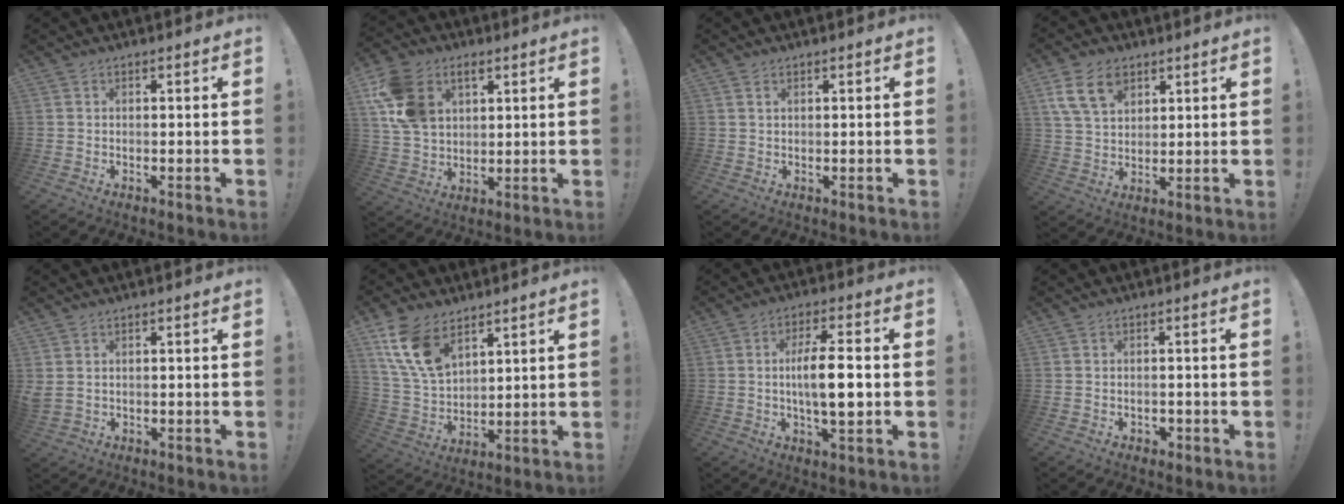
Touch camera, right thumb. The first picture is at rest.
{"total": 14.6, "force": [6.0, 10.4, 8.4], "torque": [-0.157, -0.023, 0.119]}
{"total": 0.9, "force": [0.5, 0.3, 0.6], "torque": [-0.011, 0.001, 0.010]}
{"total": 11.7, "force": [6.2, 7.8, 6.2], "torque": [-0.108, -0.015, 0.122]}
{"total": 2.2, "force": [1.0, 1.2, 1.5], "torque": [-0.024, -0.003, 0.018]}
{"total": 13.8, "force": [8.3, 7.9, 7.7], "torque": [-0.168, -0.038, 0.162]}
{"total": 10.9, "force": [-0.8, 2.7, 10.5], "torque": [-0.183, 0.003, -0.021]}
{"total": 1.6, "force": [-0.9, 1.1, 0.7], "torque": [-0.016, 0.003, -0.015]}